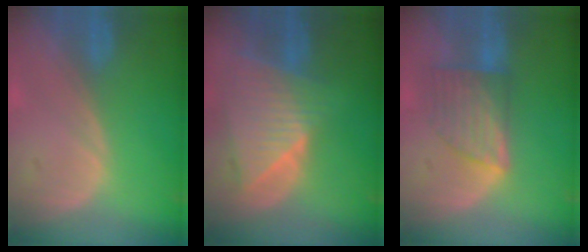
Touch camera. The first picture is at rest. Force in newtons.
{"total": 9.0, "press": 8.0, "slide": 4.1}
{"total": 7.3, "press": 6.4, "slide": 3.5}